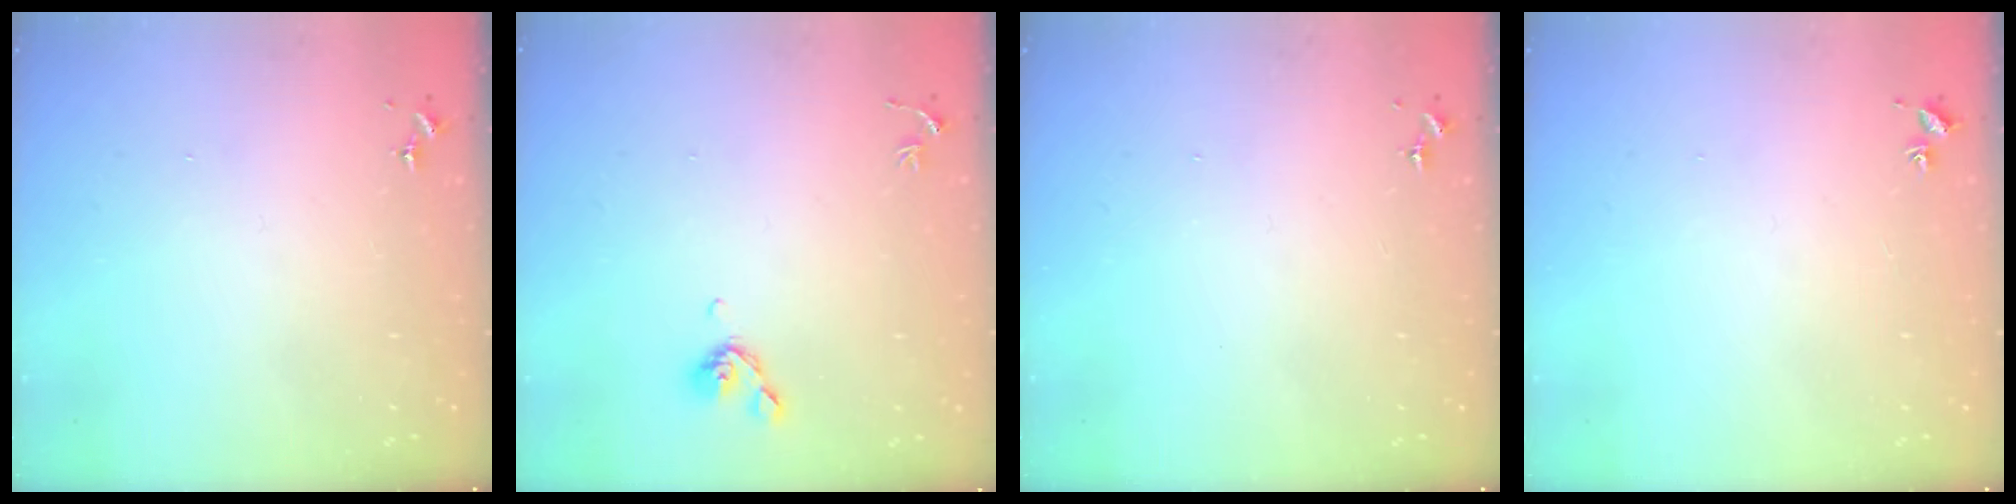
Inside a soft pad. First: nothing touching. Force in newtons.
{"total": 6.4, "press": 6.3, "slide": 1.3}
{"total": 0.0}
{"total": 2.0, "press": 2.0, "slide": 0.2}